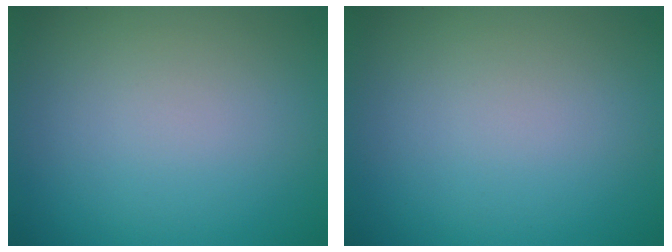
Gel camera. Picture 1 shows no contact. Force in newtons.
{"total": 0.0}